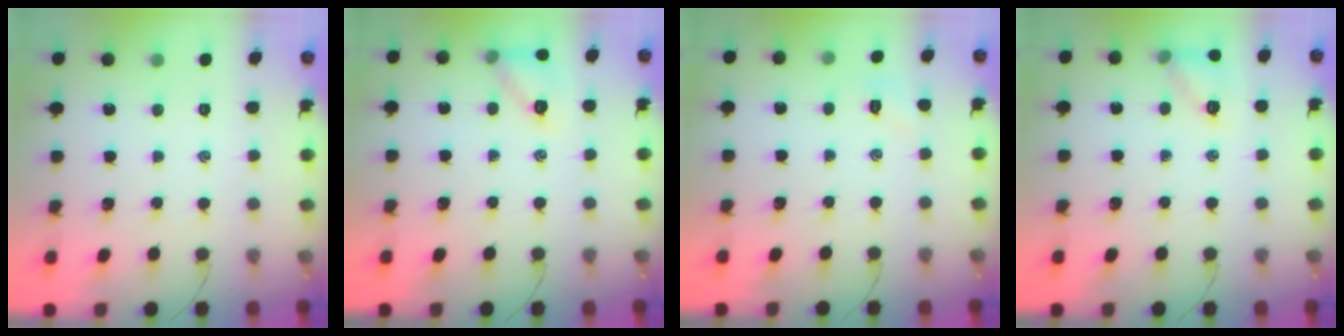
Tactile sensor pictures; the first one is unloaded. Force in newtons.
{"total": 10.3, "press": 10.2, "slide": 0.9}
{"total": 3.1, "press": 3.0, "slide": 0.8}
{"total": 9.4, "press": 9.2, "slide": 1.8}